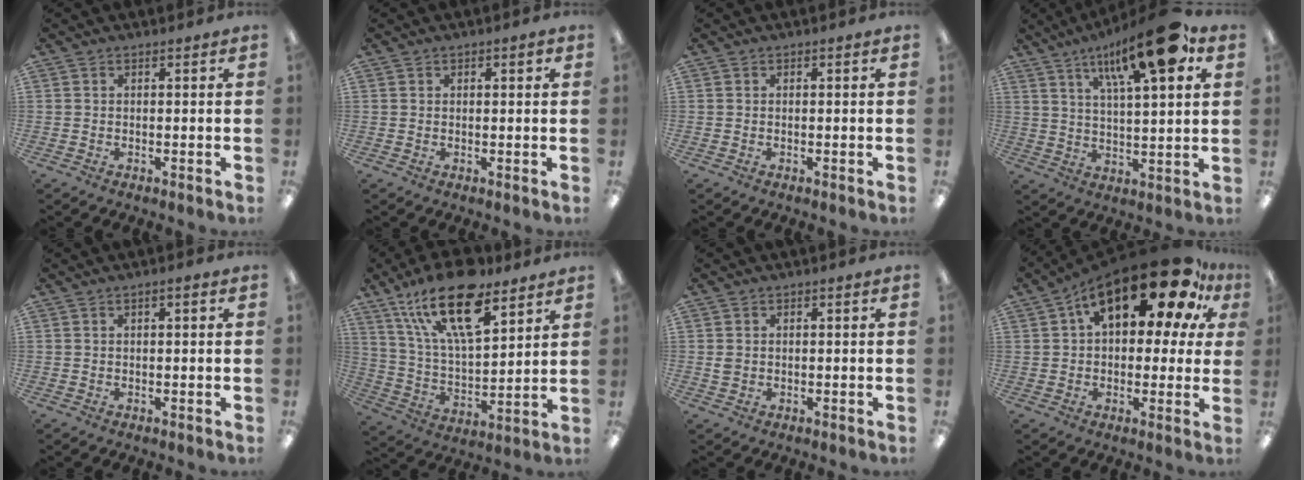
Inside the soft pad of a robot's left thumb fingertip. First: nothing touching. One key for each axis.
{"total": 1.3, "fx": 0.6, "fy": 0.6, "fz": 0.9, "tx": -0.008, "ty": -0.001, "tz": 0.009}
{"total": 0.0}
{"total": 18.9, "fx": 11.1, "fy": 5.1, "fz": 14.5, "tx": -0.220, "ty": -0.051, "tz": 0.169}
{"total": 1.2, "fx": 0.3, "fy": 0.3, "fz": 1.1, "tx": -0.020, "ty": 0.001, "tz": 0.006}
{"total": 22.0, "fx": 13.5, "fy": 8.9, "fz": 14.9, "tx": -0.278, "ty": -0.065, "tz": 0.231}
{"total": 1.7, "fx": 0.1, "fy": 1.5, "fz": 0.8, "tx": -0.017, "ty": 0.004, "tz": 0.002}
{"total": 22.0, "fx": 11.6, "fy": 9.8, "fz": 15.9, "tx": -0.242, "ty": -0.058, "tz": 0.190}